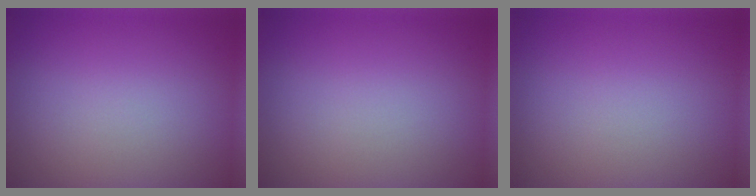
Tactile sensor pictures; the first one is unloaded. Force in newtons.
{"total": 0.0}
{"total": 0.0}